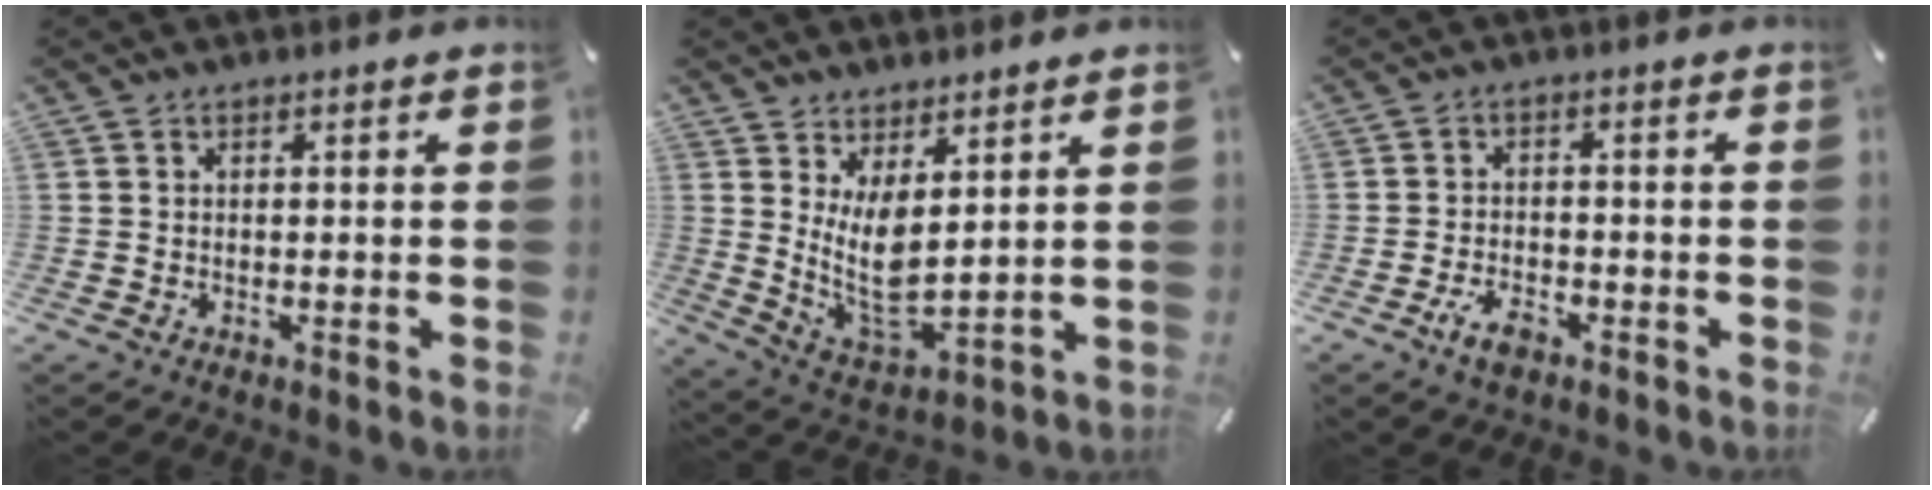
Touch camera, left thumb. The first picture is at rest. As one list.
[{"total": 9.6, "force": [4.0, 4.4, 7.6], "torque": [-0.157, -0.036, 0.077]}, {"total": 4.8, "force": [-2.8, 2.5, 3.0], "torque": [-0.065, 0.011, -0.054]}]